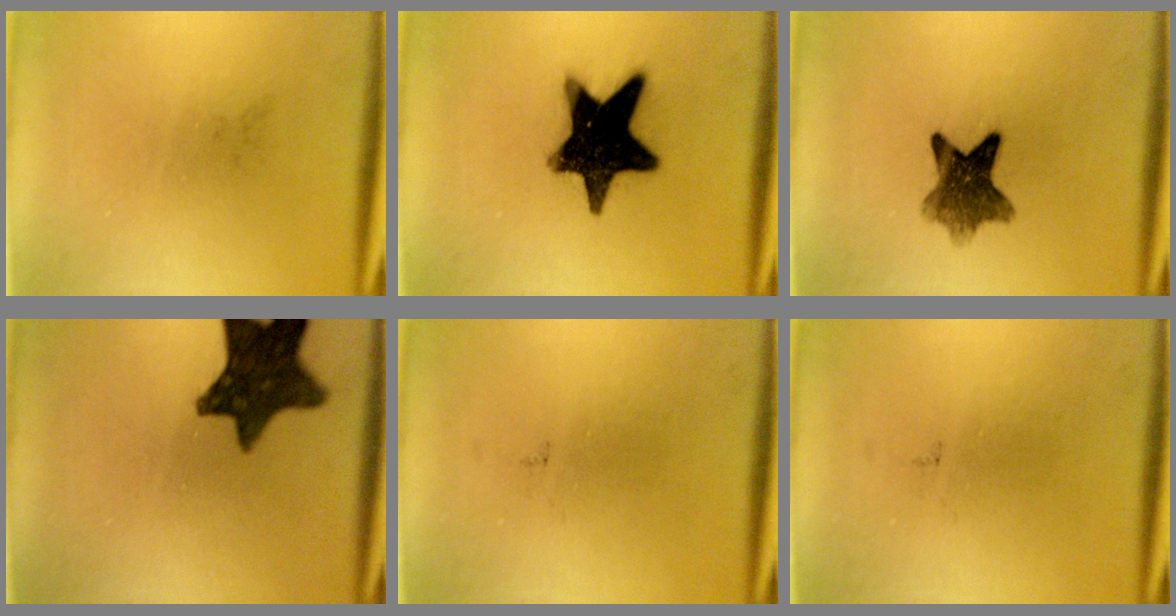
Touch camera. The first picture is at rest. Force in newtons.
{"total": 17.9}
{"total": 7.9}
{"total": 12.8}
{"total": 0.0}
{"total": 0.0}